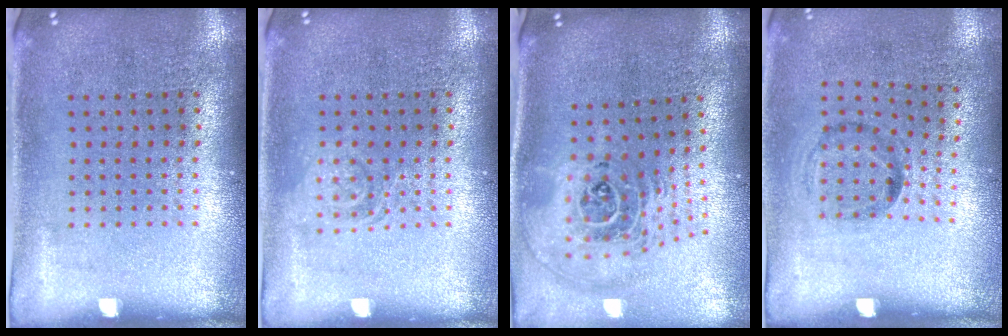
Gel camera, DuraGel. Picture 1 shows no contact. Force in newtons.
{"total": 1.5, "press": 1.5, "slide": 0.3}
{"total": 2.6, "press": 1.8, "slide": 1.9}
{"total": 1.3, "press": 0.7, "slide": 1.0}